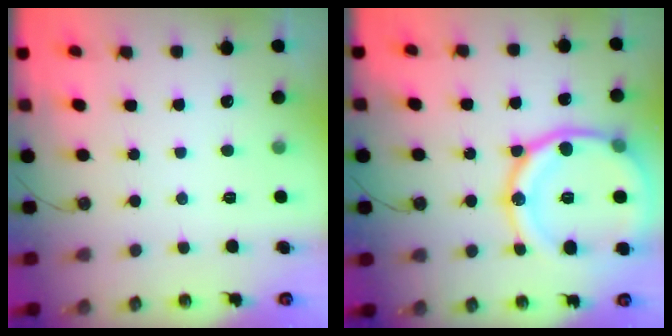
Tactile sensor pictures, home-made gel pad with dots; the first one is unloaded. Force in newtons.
{"total": 21.9, "press": 21.8, "slide": 2.3}